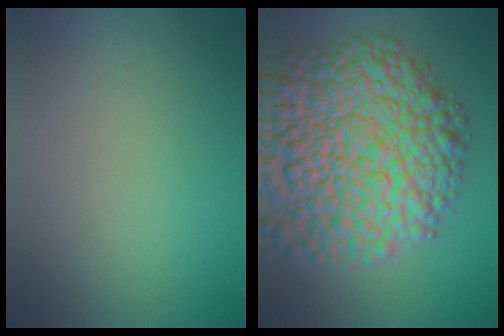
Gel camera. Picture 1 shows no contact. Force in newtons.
{"total": 15.7, "press": 15.6, "slide": 0.7}